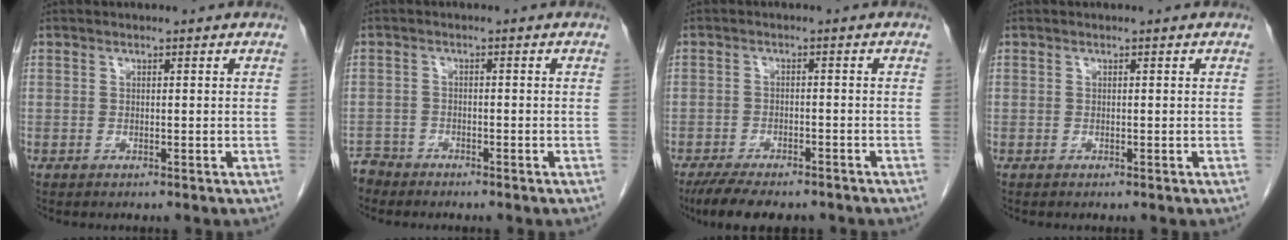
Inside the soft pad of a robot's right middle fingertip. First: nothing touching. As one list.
[{"total": 2.5, "force": [-2.4, 0.7, -0.6], "torque": [0.011, -0.003, -0.048]}, {"total": 10.0, "force": [-8.2, 3.1, 4.8], "torque": [-0.072, -0.010, -0.122]}, {"total": 0.0}]